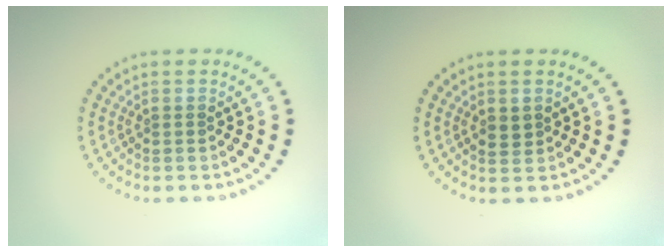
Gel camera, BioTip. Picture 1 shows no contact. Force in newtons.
{"total": 1.3, "press": 1.3, "slide": 0.2}